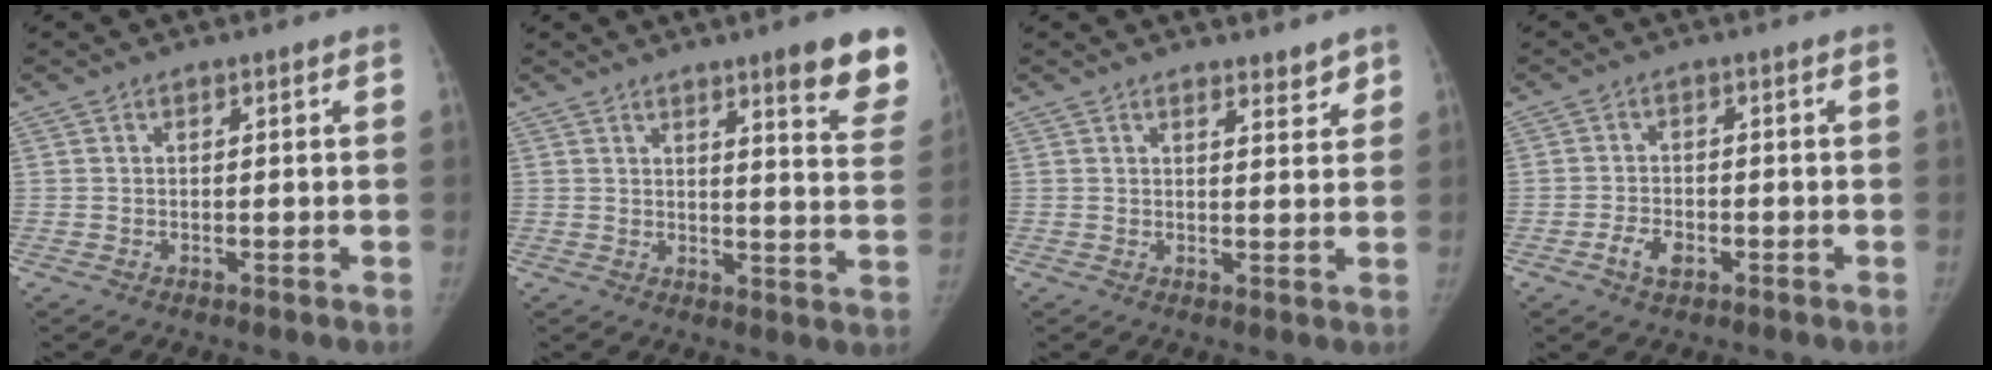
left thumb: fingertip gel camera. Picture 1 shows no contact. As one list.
[{"total": 12.7, "force": [8.9, 2.0, 8.9], "torque": [-0.078, -0.053, 0.101]}, {"total": 3.2, "force": [2.7, 1.1, 1.3], "torque": [-0.003, -0.020, 0.039]}, {"total": 3.8, "force": [-1.7, 2.4, 2.4], "torque": [-0.041, 0.011, -0.029]}]